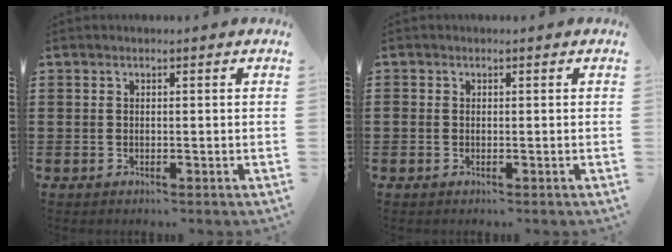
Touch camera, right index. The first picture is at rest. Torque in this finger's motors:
{"motor_torque": [-0.48, 0.48, 0.02, 0.03]}